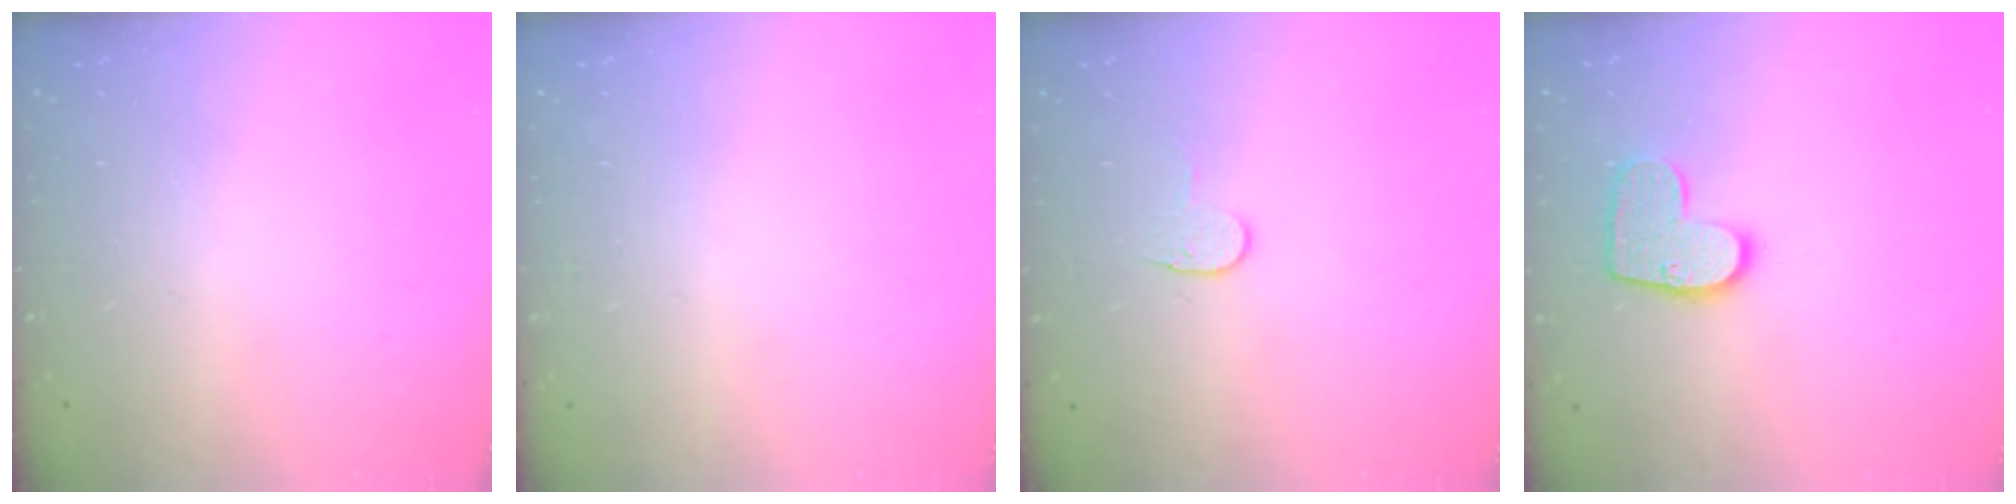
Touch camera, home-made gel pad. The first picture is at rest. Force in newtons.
{"total": 0.0}
{"total": 3.8, "press": 3.7, "slide": 0.4}
{"total": 10.7, "press": 10.7, "slide": 0.6}